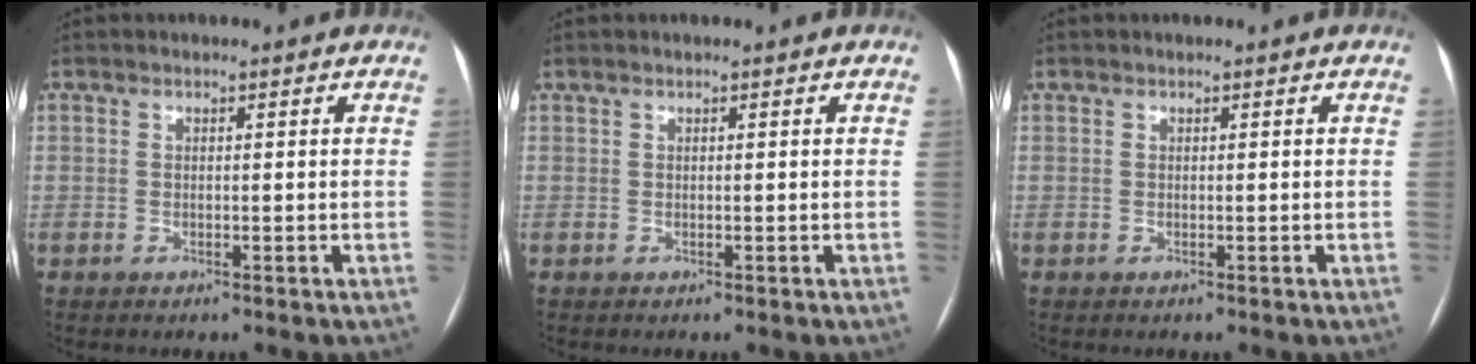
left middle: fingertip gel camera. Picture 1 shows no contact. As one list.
[{"total": 0.0}, {"total": 0.0}]